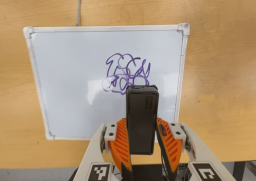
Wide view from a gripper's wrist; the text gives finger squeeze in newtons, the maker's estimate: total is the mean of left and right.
{"total": 4.0, "left": 2.5, "right": 5.5}